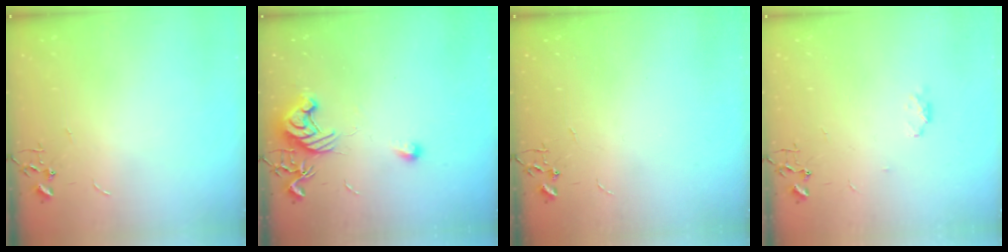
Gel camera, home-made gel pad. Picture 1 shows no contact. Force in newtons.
{"total": 11.2, "press": 11.2, "slide": 0.3}
{"total": 0.0}
{"total": 3.9, "press": 3.8, "slide": 0.8}